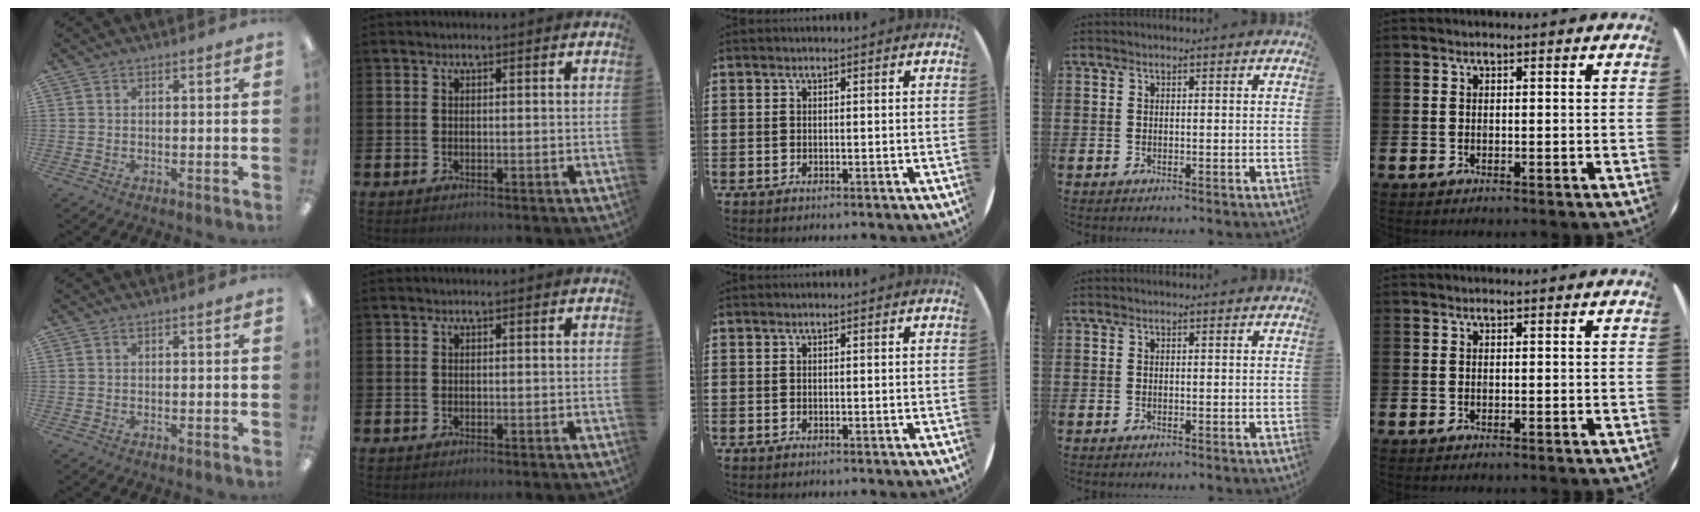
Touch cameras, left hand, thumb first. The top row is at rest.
{}